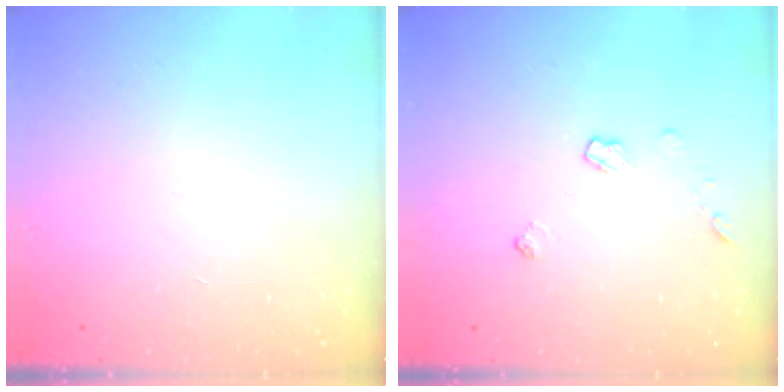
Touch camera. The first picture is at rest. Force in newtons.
{"total": 5.2, "press": 5.1, "slide": 0.7}